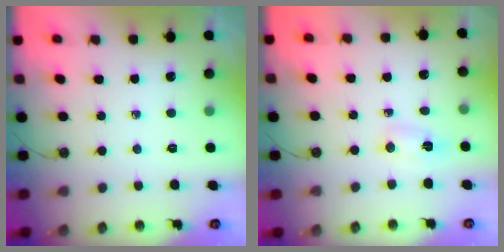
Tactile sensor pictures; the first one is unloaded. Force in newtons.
{"total": 2.9, "press": 1.6, "slide": 2.4}